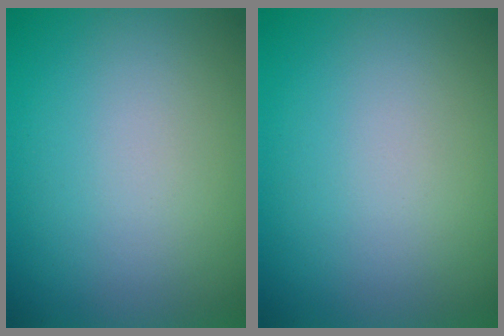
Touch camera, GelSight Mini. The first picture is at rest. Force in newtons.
{"total": 0.0}